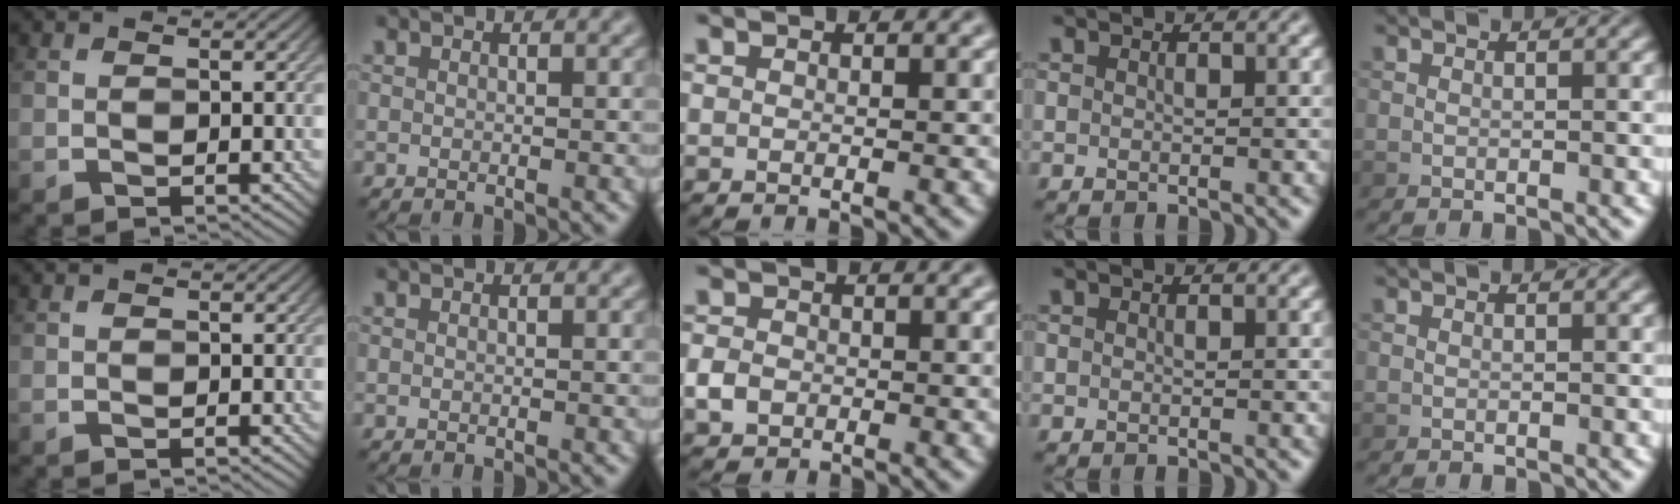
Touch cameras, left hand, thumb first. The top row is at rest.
{"middle": {"total": 1.8, "force": [-0.5, 1.5, 0.8], "torque": [-0.014, -0.002, -0.015]}}